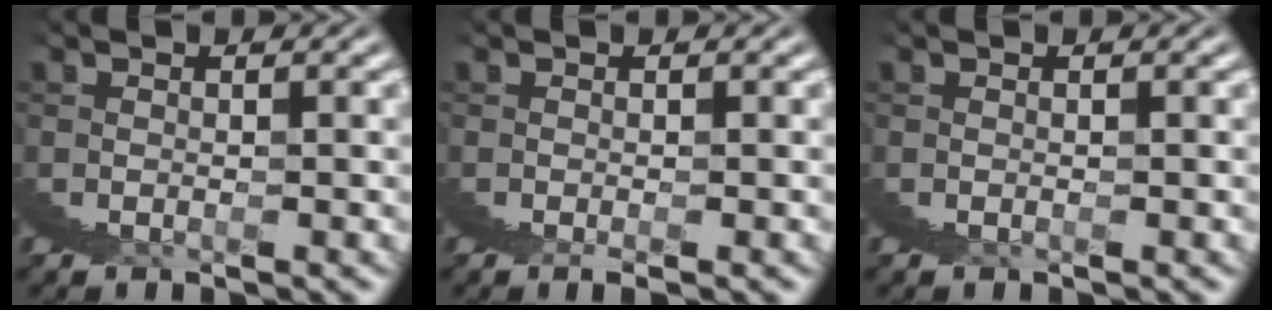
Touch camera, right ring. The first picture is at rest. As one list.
[{"total": 1.8, "force": [1.0, -1.5, -0.3], "torque": [0.016, 0.018, 0.011]}, {"total": 0.0}]